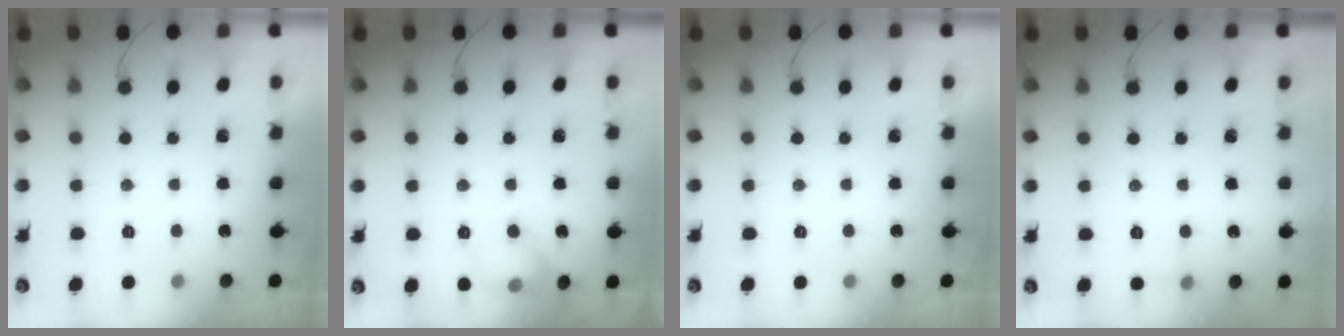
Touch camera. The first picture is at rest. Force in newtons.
{"total": 8.2, "press": 8.1, "slide": 1.1}
{"total": 0.0}
{"total": 4.8, "press": 4.6, "slide": 1.5}